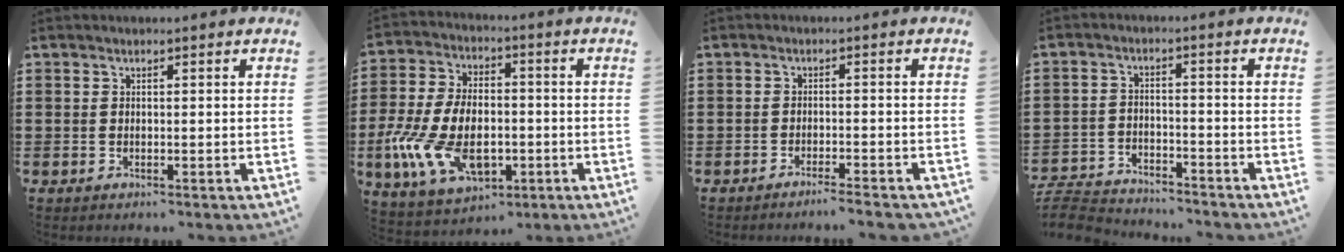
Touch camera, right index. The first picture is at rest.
{"total": 12.9, "force": [-3.4, 7.7, 9.7], "torque": [-0.231, 0.003, -0.061]}
{"total": 2.1, "force": [-2.0, -0.3, 0.7], "torque": [-0.012, 0.002, -0.040]}
{"total": 5.1, "force": [-5.0, 0.6, 0.5], "torque": [-0.028, 0.000, -0.108]}